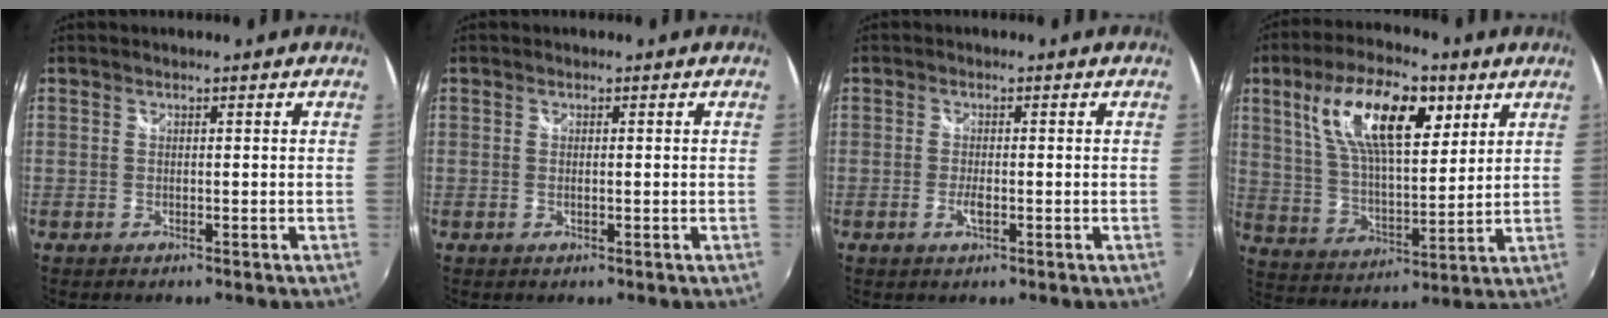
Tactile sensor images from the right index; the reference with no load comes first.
{"total": 0.6, "force": [0.0, 0.1, 0.6], "torque": [-0.013, 0.000, 0.000]}
{"total": 2.0, "force": [-0.7, 0.4, 1.8], "torque": [-0.038, -0.004, -0.013]}
{"total": 17.3, "force": [7.8, 7.0, 13.7], "torque": [-0.250, 0.023, 0.143]}